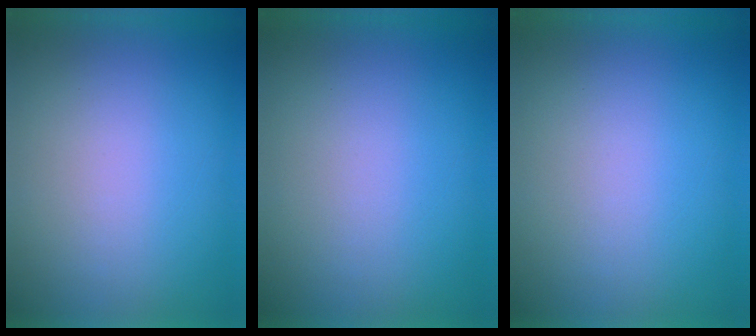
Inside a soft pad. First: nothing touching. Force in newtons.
{"total": 0.0}
{"total": 1.3}